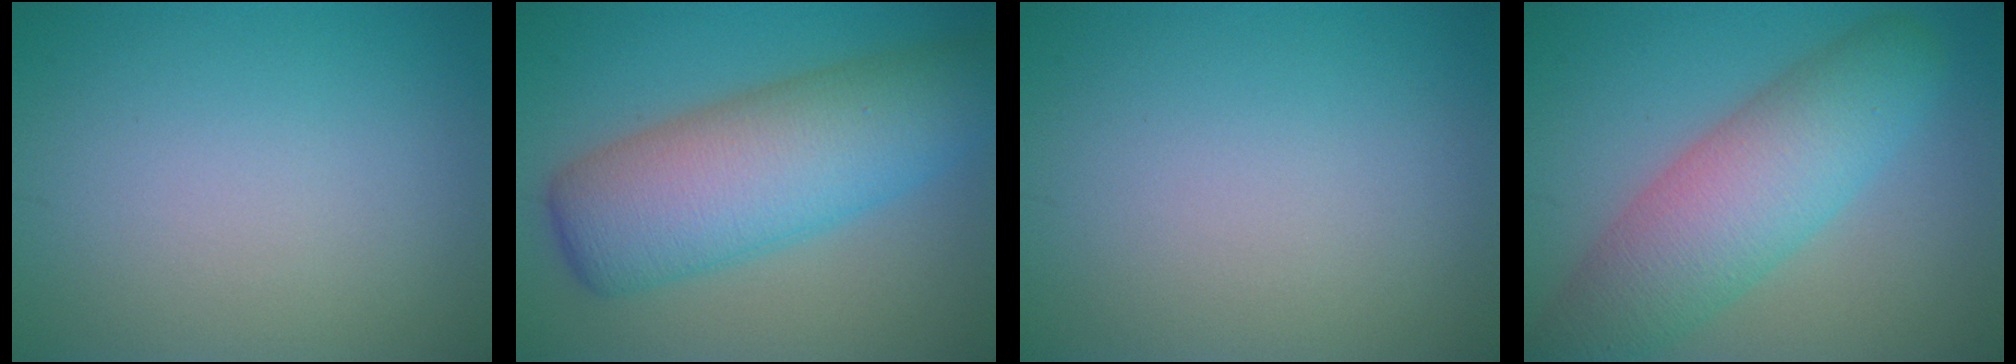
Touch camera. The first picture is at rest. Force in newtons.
{"total": 10.2, "press": 10.2, "slide": 0.2}
{"total": 0.0}
{"total": 8.0, "press": 8.0, "slide": 0.2}